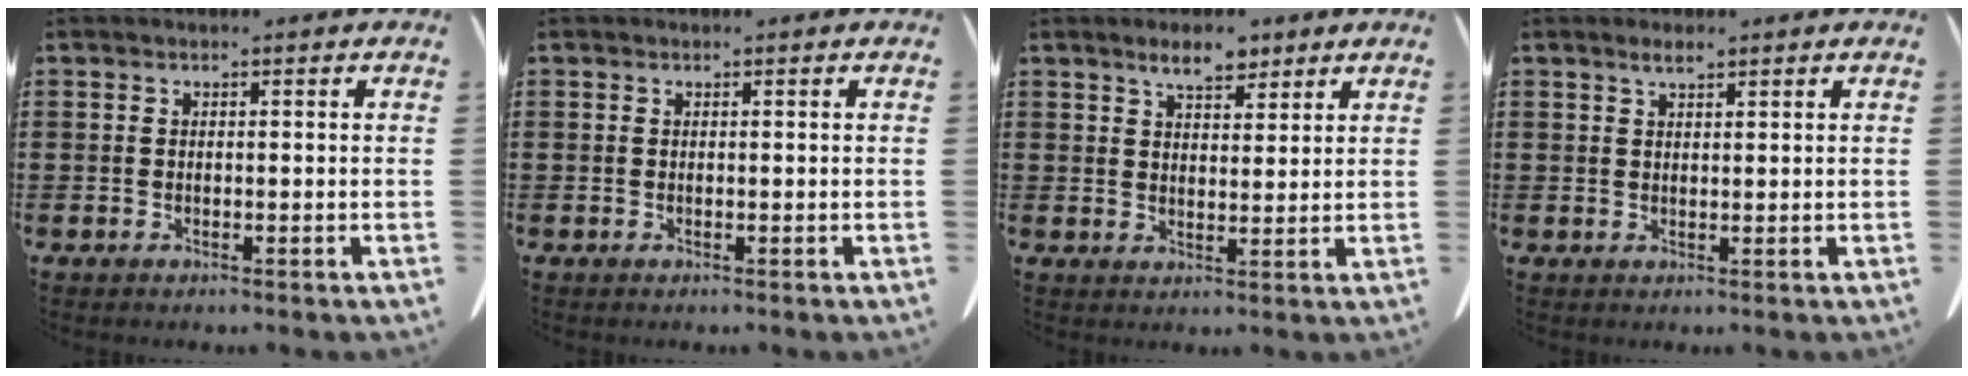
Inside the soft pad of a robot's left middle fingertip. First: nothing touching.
{"total": 0.0}
{"total": 5.0, "force": [3.9, 1.9, 2.5], "torque": [-0.042, -0.007, 0.069]}
{"total": 1.7, "force": [1.3, 0.5, 1.0], "torque": [-0.023, -0.001, 0.024]}